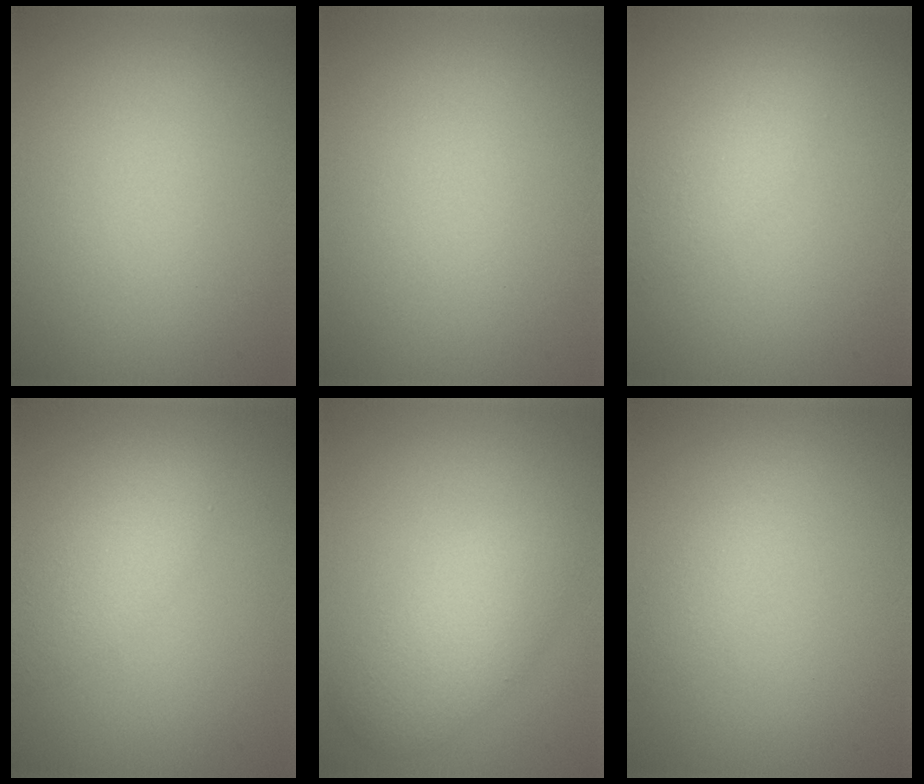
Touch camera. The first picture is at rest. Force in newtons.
{"total": 0.0}
{"total": 2.3, "press": 2.3, "slide": 0.0}
{"total": 3.5, "press": 3.5, "slide": 0.1}
{"total": 3.9, "press": 3.9, "slide": 0.1}
{"total": 1.5, "press": 1.5, "slide": 0.1}